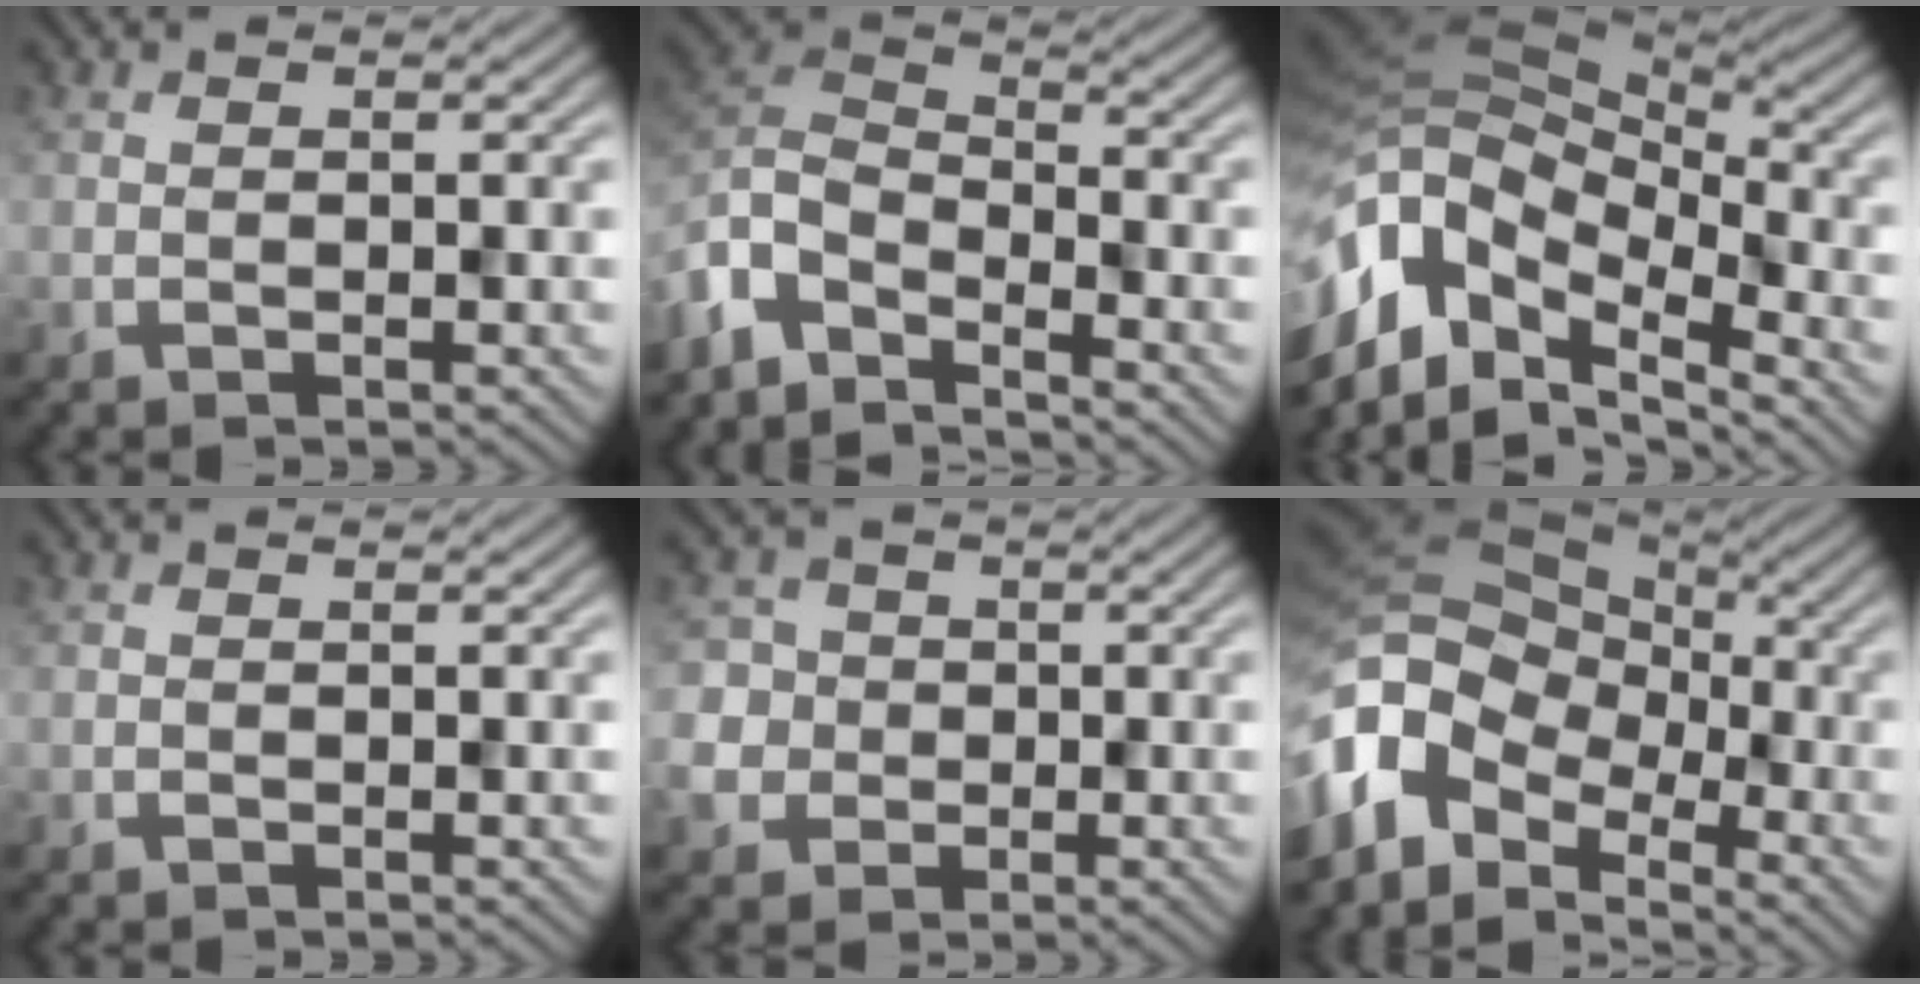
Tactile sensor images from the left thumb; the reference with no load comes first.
{"total": 8.2, "force": [-6.3, 3.0, 4.3], "torque": [-0.107, -0.007, -0.145]}
{"total": 14.4, "force": [-6.6, 8.5, 9.6], "torque": [-0.249, -0.024, -0.110]}
{"total": 0.0}
{"total": 6.1, "force": [-1.1, 5.8, 1.5], "torque": [-0.053, 0.004, -0.046]}
{"total": 12.4, "force": [-5.4, 8.6, 7.0], "torque": [-0.181, -0.019, -0.100]}